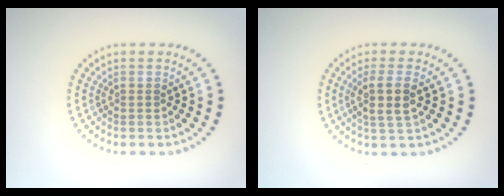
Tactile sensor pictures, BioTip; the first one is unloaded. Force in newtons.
{"total": 2.9, "press": 2.6, "slide": 1.1}